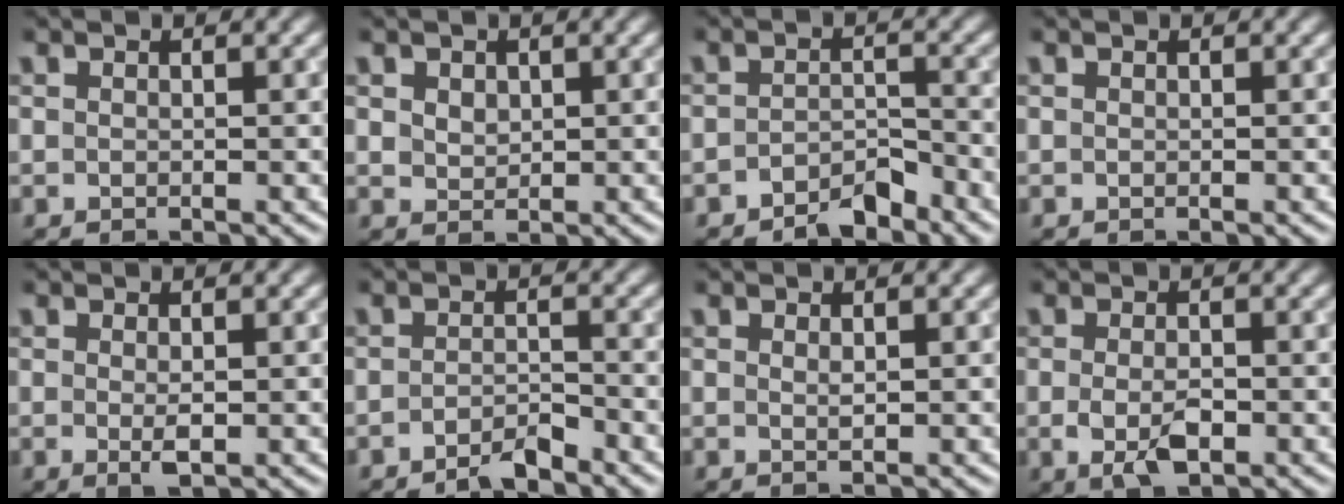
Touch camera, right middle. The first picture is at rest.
{"total": 1.5, "force": [0.6, 1.1, 0.7], "torque": [-0.013, -0.001, 0.014]}
{"total": 2.5, "force": [-2.2, 0.8, 1.0], "torque": [-0.013, 0.010, -0.040]}
{"total": 0.0}
{"total": 1.5, "force": [-0.1, 0.4, 1.5], "torque": [-0.027, -0.006, 0.000]}
{"total": 2.0, "force": [-1.7, 0.4, 1.1], "torque": [-0.017, 0.005, -0.033]}
{"total": 0.7, "force": [0.2, 0.2, 0.6], "torque": [-0.011, -0.001, 0.005]}
{"total": 2.9, "force": [-0.8, 1.4, 2.5], "torque": [-0.051, -0.008, -0.012]}